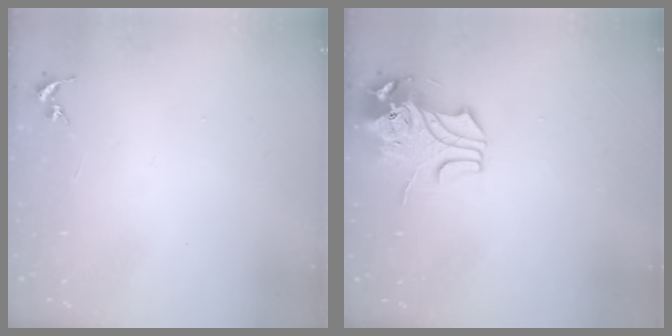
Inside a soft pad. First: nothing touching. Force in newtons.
{"total": 9.6, "press": 9.5, "slide": 1.4}